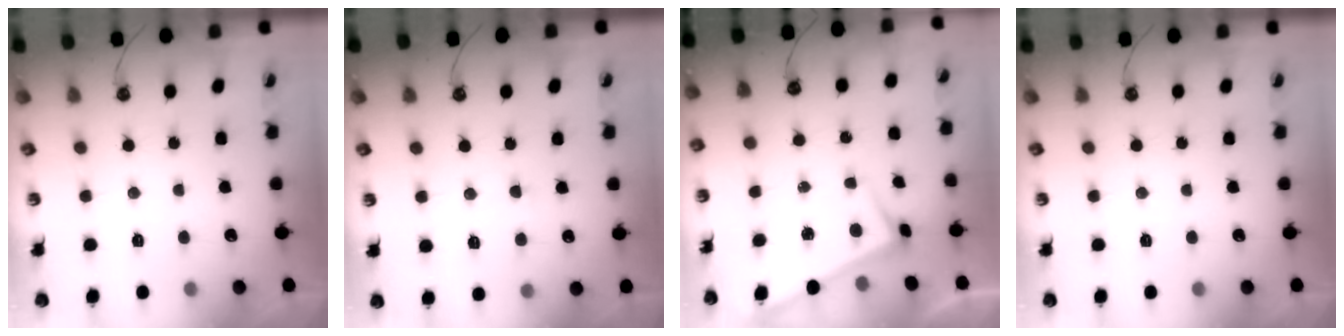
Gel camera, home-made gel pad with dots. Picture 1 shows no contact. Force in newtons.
{"total": 2.4, "press": 2.3, "slide": 0.7}
{"total": 3.1, "press": 3.1, "slide": 0.2}
{"total": 0.0}